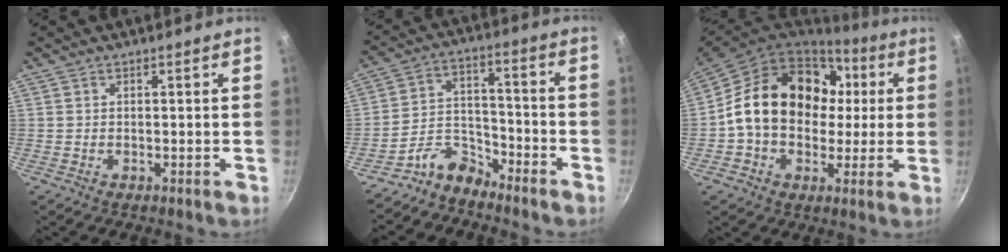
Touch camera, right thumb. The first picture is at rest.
{"total": 7.6, "force": [-6.7, 3.1, 1.8], "torque": [-0.020, 0.079, -0.142]}
{"total": 22.4, "force": [2.8, 17.0, 14.2], "torque": [-0.222, 0.035, 0.043]}